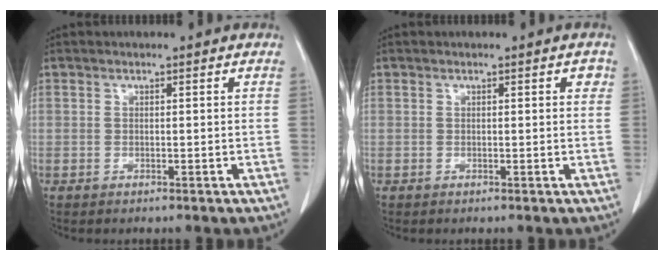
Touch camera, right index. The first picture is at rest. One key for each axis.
{"total": 1.0, "fx": 0.4, "fy": 0.4, "fz": 0.9, "tx": -0.006, "ty": 0.002, "tz": 0.001}